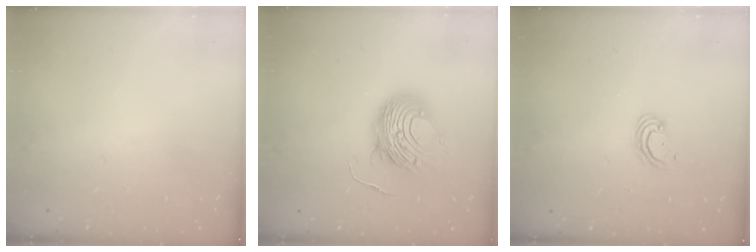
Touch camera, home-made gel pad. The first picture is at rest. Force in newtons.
{"total": 11.0, "press": 11.0, "slide": 0.8}
{"total": 3.8, "press": 3.8, "slide": 0.4}